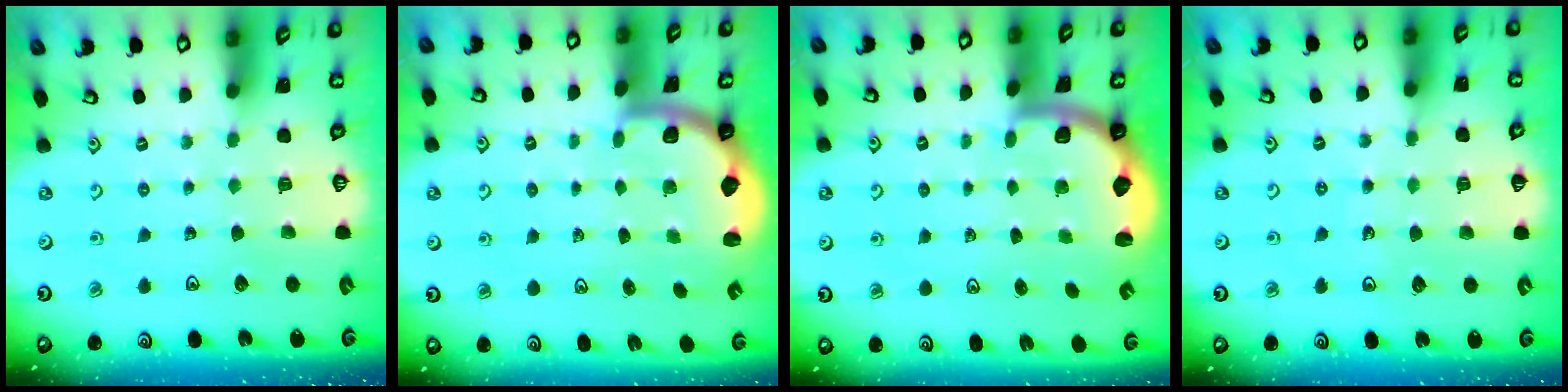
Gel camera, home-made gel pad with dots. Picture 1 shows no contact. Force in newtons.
{"total": 2.0, "press": 1.9, "slide": 0.5}
{"total": 1.9, "press": 1.8, "slide": 0.5}
{"total": 5.8, "press": 5.5, "slide": 1.9}